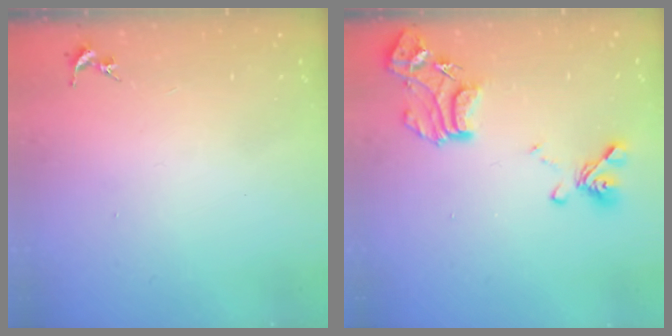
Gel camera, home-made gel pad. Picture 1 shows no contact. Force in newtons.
{"total": 16.4, "press": 16.4, "slide": 1.4}